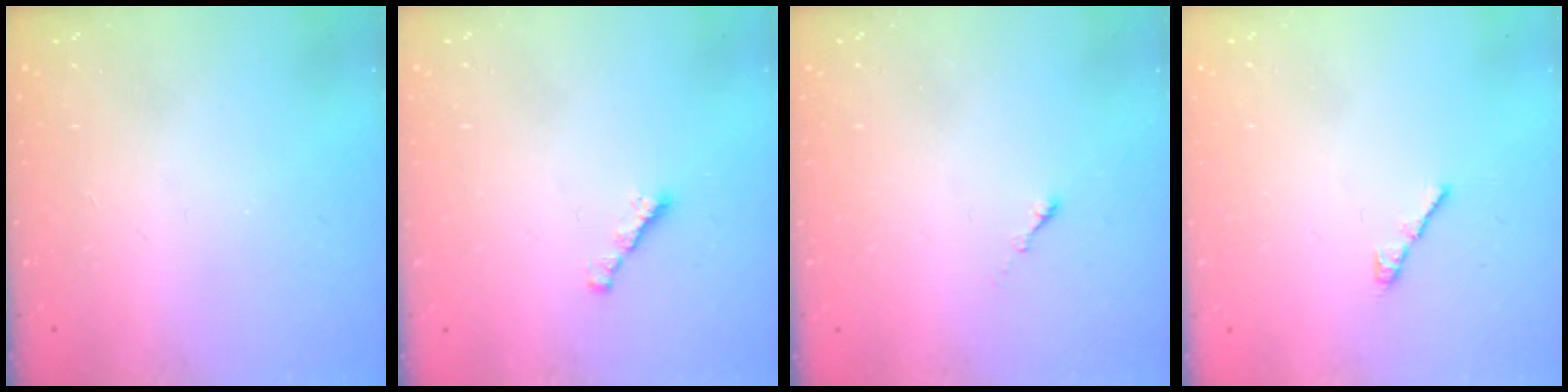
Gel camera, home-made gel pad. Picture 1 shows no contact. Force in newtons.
{"total": 1.6, "press": 1.5, "slide": 0.5}
{"total": 0.0}
{"total": 3.0, "press": 2.9, "slide": 0.8}